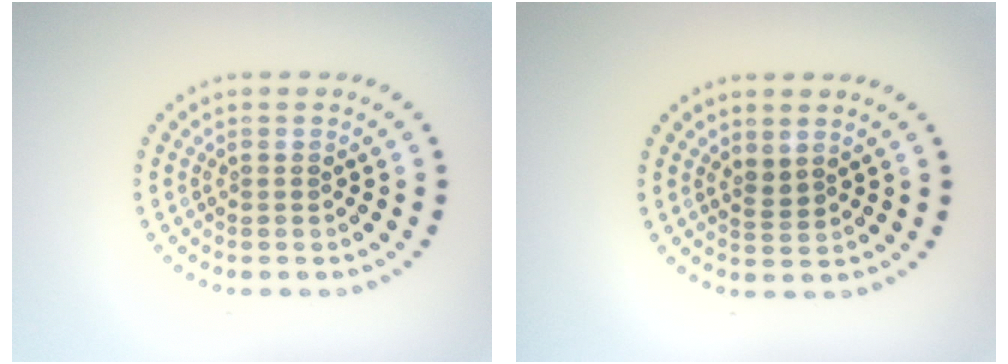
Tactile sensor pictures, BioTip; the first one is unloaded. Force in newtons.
{"total": 1.2, "press": 0.9, "slide": 0.8}